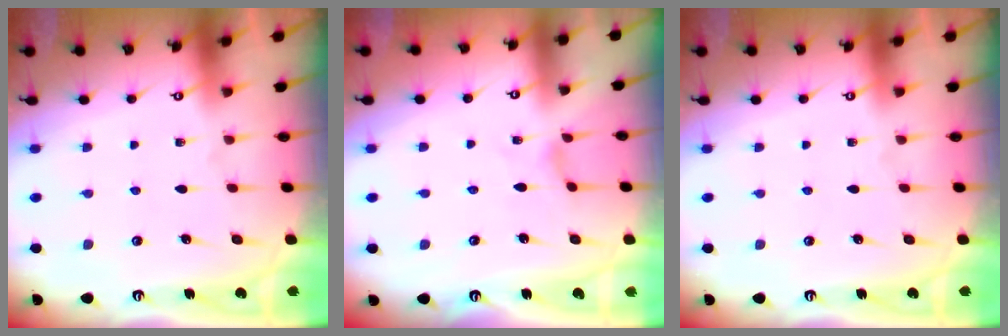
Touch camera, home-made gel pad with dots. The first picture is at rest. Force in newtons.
{"total": 1.5, "press": 1.5, "slide": 0.3}
{"total": 0.0}